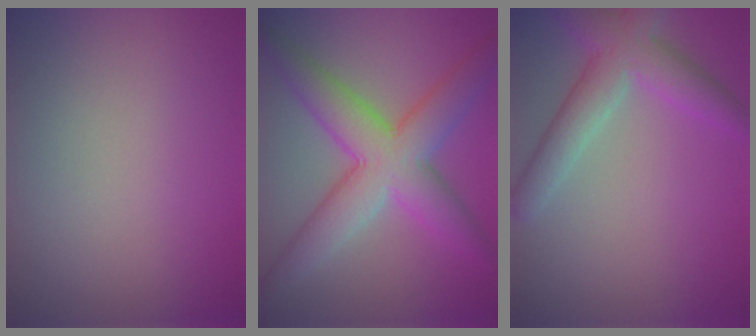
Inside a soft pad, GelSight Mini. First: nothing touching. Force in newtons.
{"total": 8.0, "press": 8.0, "slide": 0.2}
{"total": 4.9, "press": 4.9, "slide": 0.3}